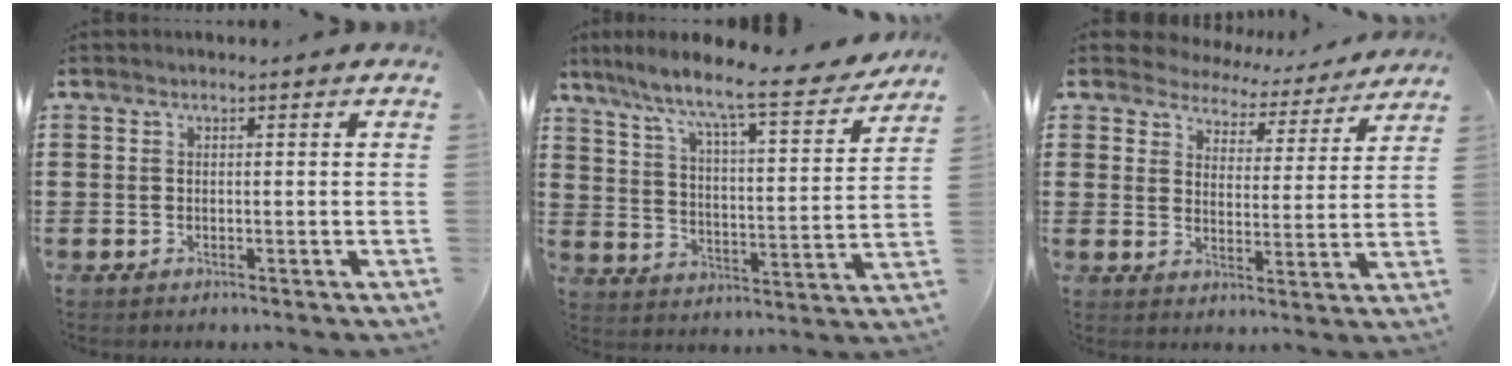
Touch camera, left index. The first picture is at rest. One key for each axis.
{"total": 9.2, "fx": 7.9, "fy": 0.2, "fz": 4.7, "tx": -0.116, "ty": -0.060, "tz": 0.125}
{"total": 4.7, "fx": 4.6, "fy": 0.9, "fz": -0.2, "tx": -0.026, "ty": -0.033, "tz": 0.078}